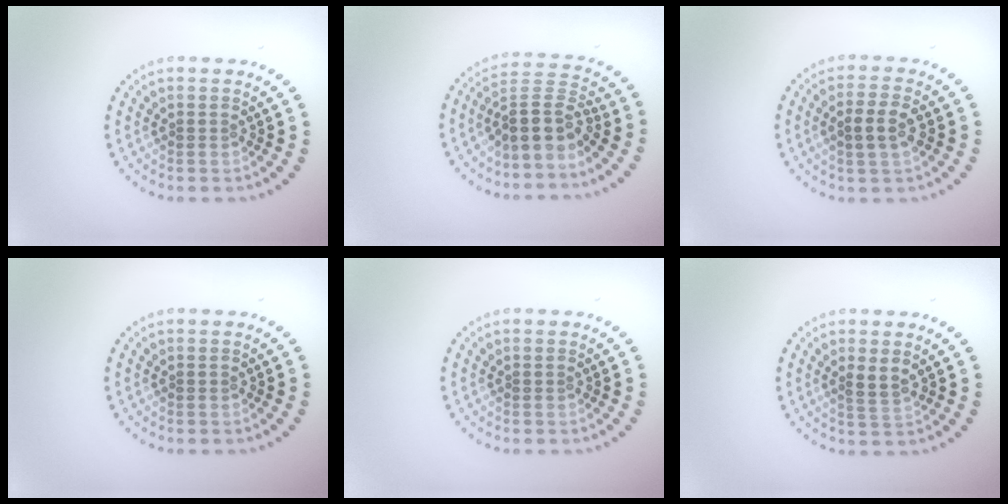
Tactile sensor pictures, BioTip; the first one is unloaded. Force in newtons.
{"total": 4.0, "press": 3.1, "slide": 2.6}
{"total": 2.8, "press": 2.8, "slide": 0.5}
{"total": 0.0}
{"total": 0.0}
{"total": 1.8, "press": 1.6, "slide": 0.8}